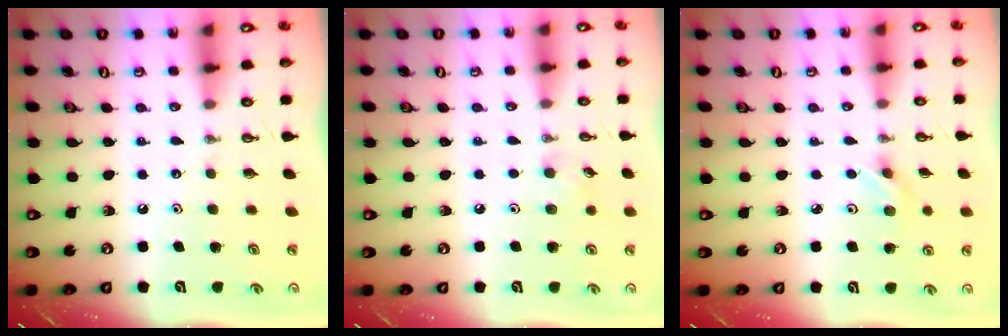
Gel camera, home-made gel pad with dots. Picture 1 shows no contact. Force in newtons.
{"total": 5.4, "press": 5.2, "slide": 1.4}
{"total": 3.8, "press": 3.6, "slide": 1.4}